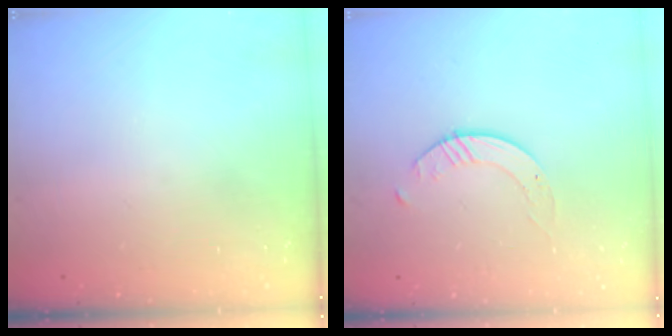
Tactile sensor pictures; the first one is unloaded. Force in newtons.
{"total": 1.7, "press": 1.7, "slide": 0.2}